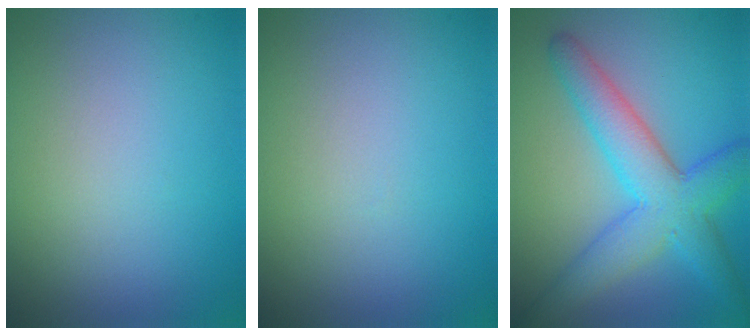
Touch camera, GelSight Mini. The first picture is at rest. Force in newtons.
{"total": 0.0}
{"total": 6.5, "press": 6.5, "slide": 0.3}